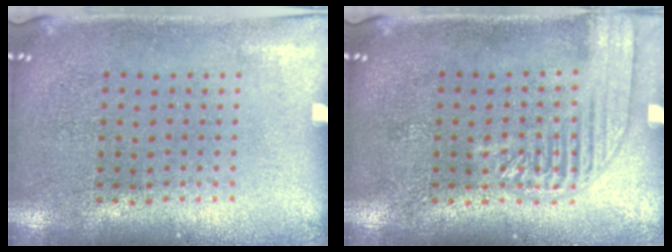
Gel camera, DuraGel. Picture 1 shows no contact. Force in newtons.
{"total": 2.5, "press": 2.5, "slide": 0.3}